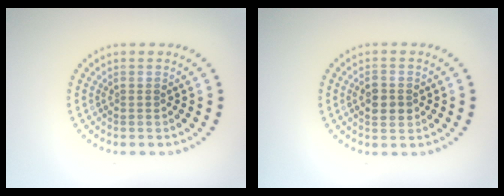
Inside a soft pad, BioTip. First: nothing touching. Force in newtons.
{"total": 2.7, "press": 2.7, "slide": 0.1}